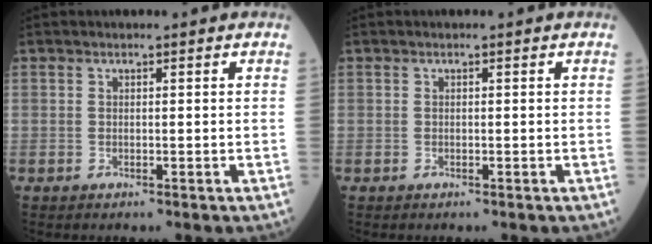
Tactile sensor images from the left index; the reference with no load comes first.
{"total": 0.0}